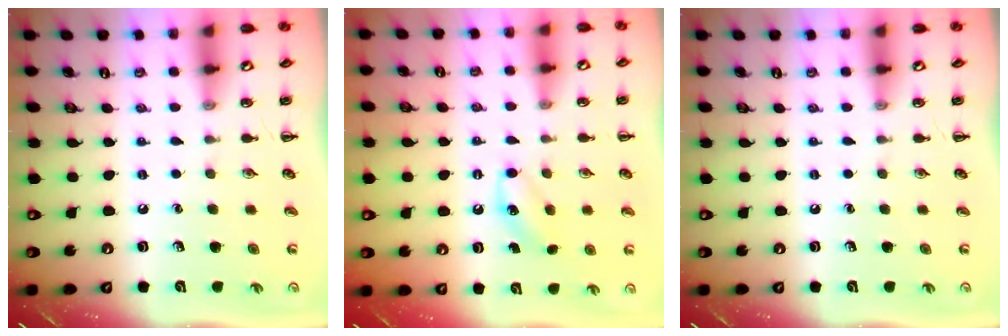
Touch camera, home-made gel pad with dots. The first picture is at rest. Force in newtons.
{"total": 6.5, "press": 6.2, "slide": 1.9}
{"total": 0.0}